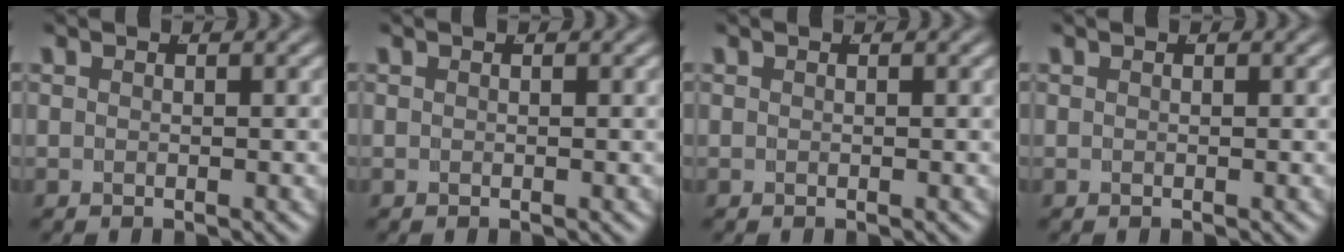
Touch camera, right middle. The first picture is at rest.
{"total": 0.0}
{"total": 0.0}
{"total": 0.0}